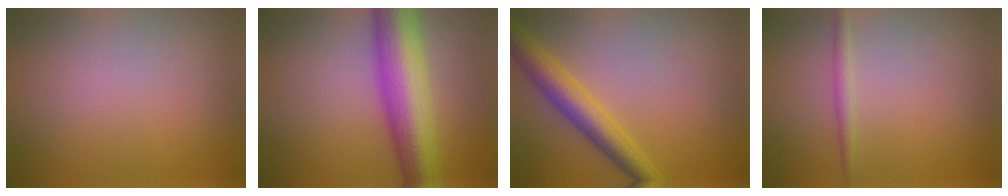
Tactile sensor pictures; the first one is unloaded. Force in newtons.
{"total": 10.1, "press": 10.1, "slide": 0.3}
{"total": 4.7, "press": 4.7, "slide": 0.1}
{"total": 1.2, "press": 1.2, "slide": 0.0}